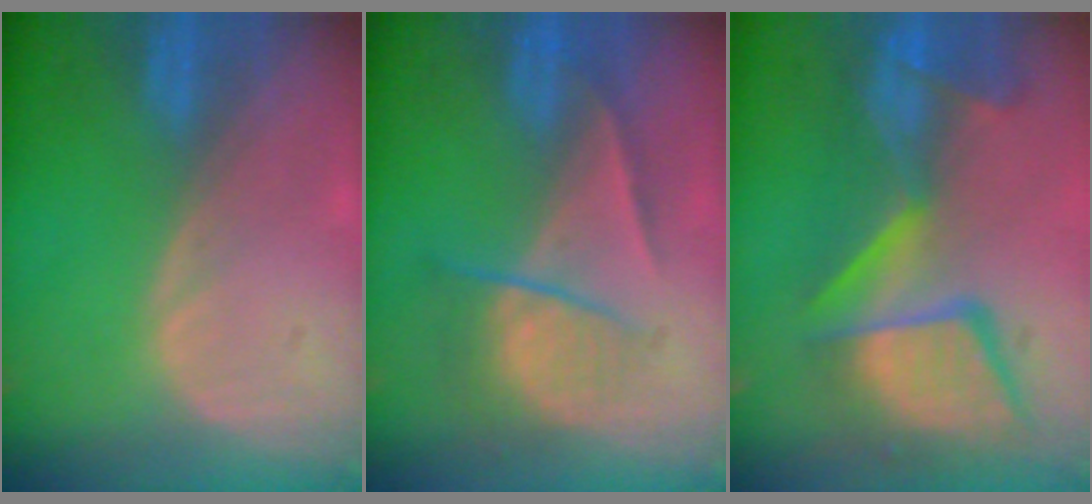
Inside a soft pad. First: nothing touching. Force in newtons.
{"total": 6.7, "press": 5.8, "slide": 3.5}
{"total": 13.1, "press": 11.3, "slide": 6.6}